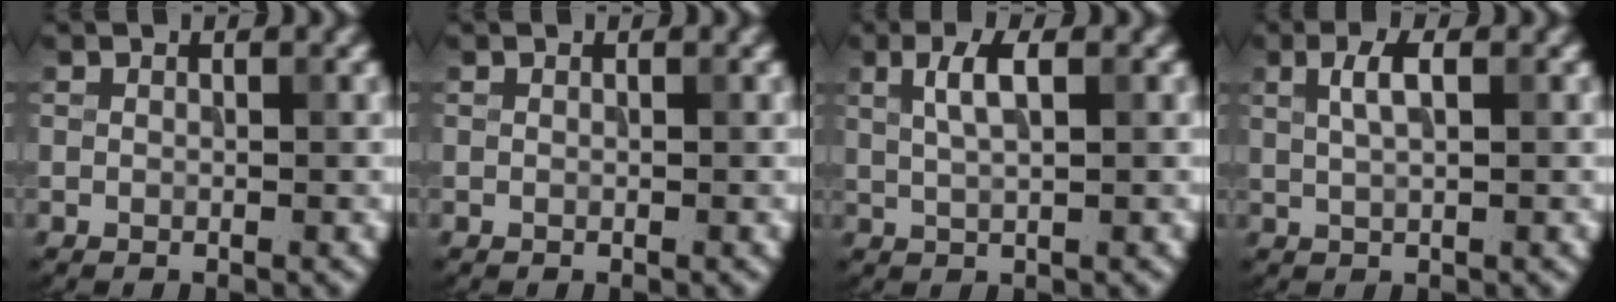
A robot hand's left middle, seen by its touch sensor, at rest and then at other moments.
{"total": 0.0}
{"total": 2.7, "force": [1.0, 0.8, 2.4], "torque": [-0.044, 0.004, 0.019]}
{"total": 2.3, "force": [0.8, 0.7, 2.0], "torque": [-0.037, 0.004, 0.016]}